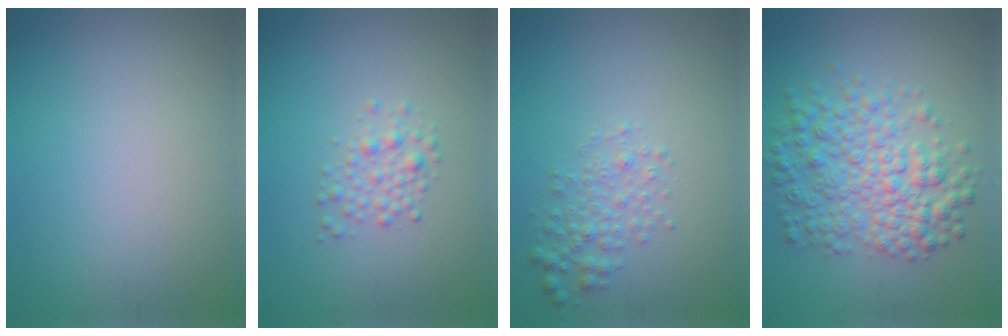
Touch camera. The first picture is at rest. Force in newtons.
{"total": 1.9, "press": 1.9, "slide": 0.0}
{"total": 2.4, "press": 2.4, "slide": 0.1}
{"total": 6.5, "press": 6.5, "slide": 0.1}